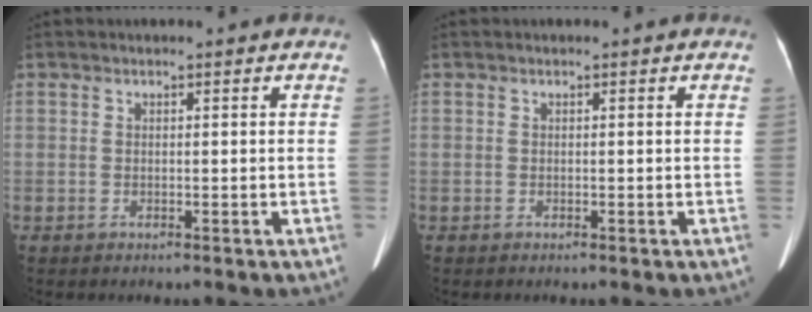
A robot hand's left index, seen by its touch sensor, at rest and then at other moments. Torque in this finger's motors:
{"motor_torque": [-0.26, -0.19, -0.01, -0.01]}